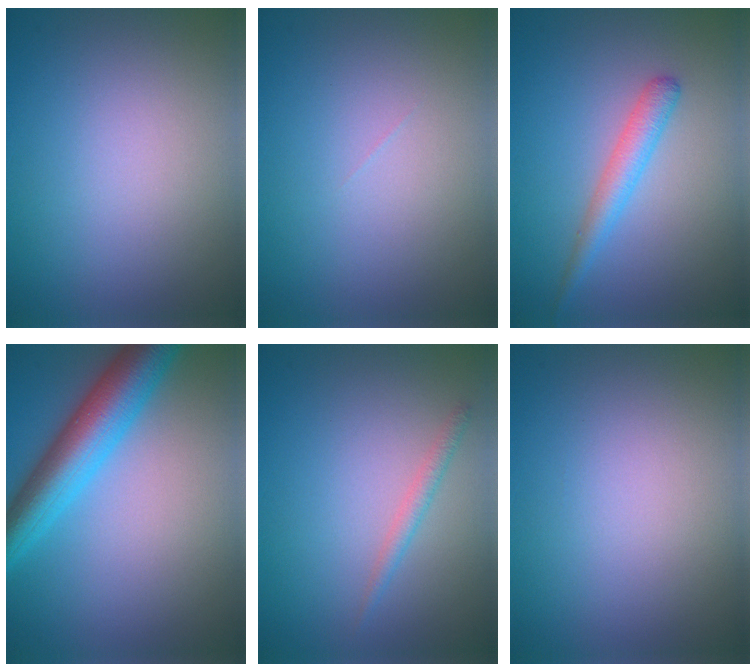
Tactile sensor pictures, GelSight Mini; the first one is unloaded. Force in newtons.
{"total": 0.0}
{"total": 2.3, "press": 2.3, "slide": 0.1}
{"total": 6.9, "press": 6.9, "slide": 0.1}
{"total": 1.2, "press": 1.1, "slide": 0.0}
{"total": 0.0}